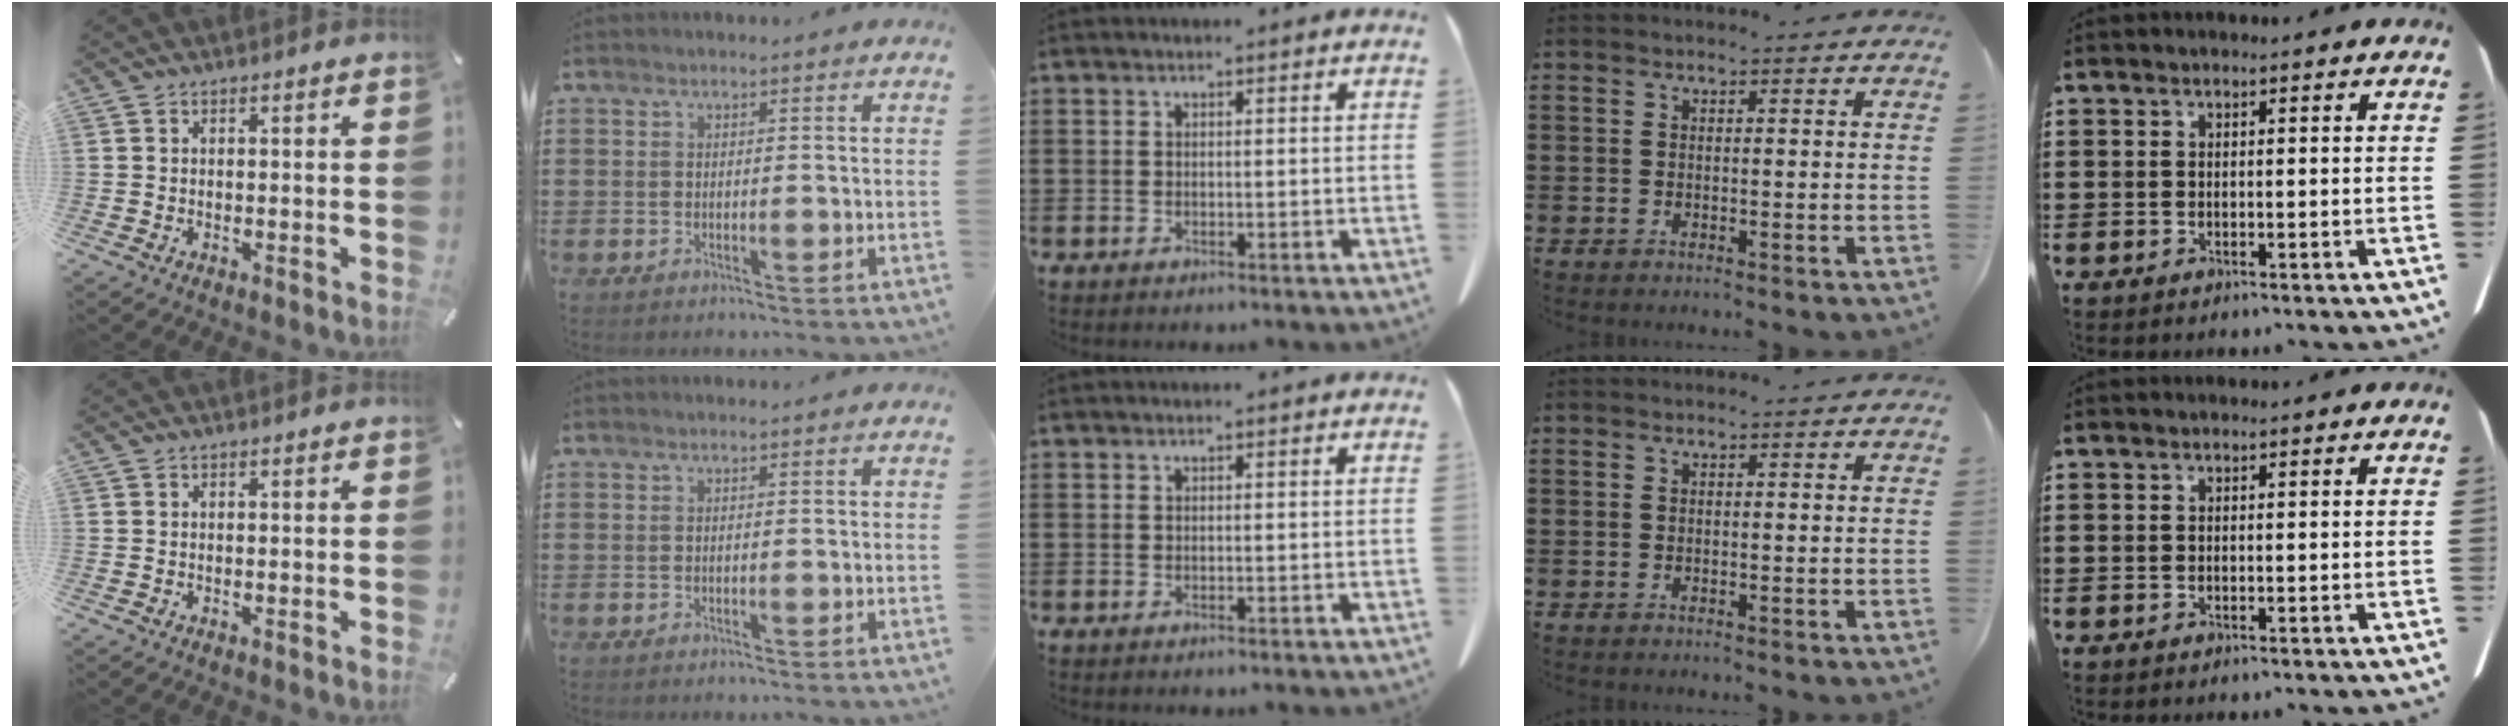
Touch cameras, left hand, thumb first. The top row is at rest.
{}